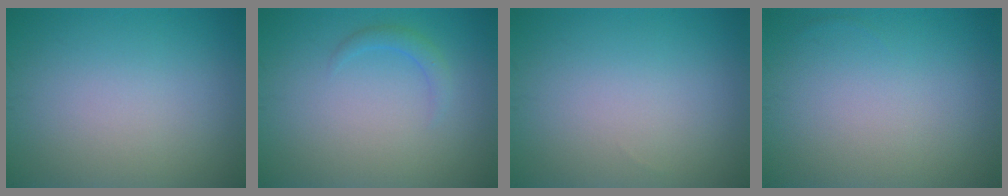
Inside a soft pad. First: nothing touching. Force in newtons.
{"total": 1.3, "press": 1.3, "slide": 0.1}
{"total": 0.0}
{"total": 0.0}